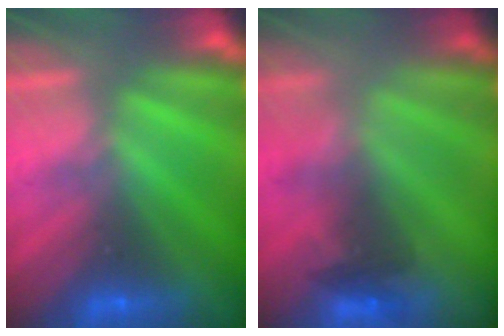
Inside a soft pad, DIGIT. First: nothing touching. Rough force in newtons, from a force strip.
{"total": 2.3}